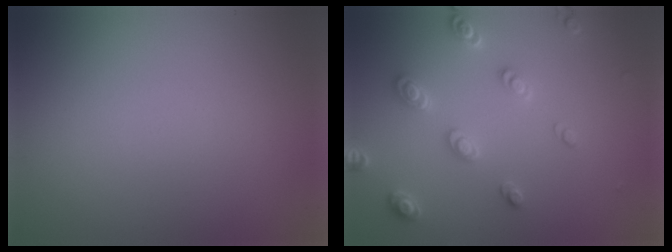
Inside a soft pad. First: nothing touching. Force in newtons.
{"total": 2.7, "press": 2.7, "slide": 0.4}